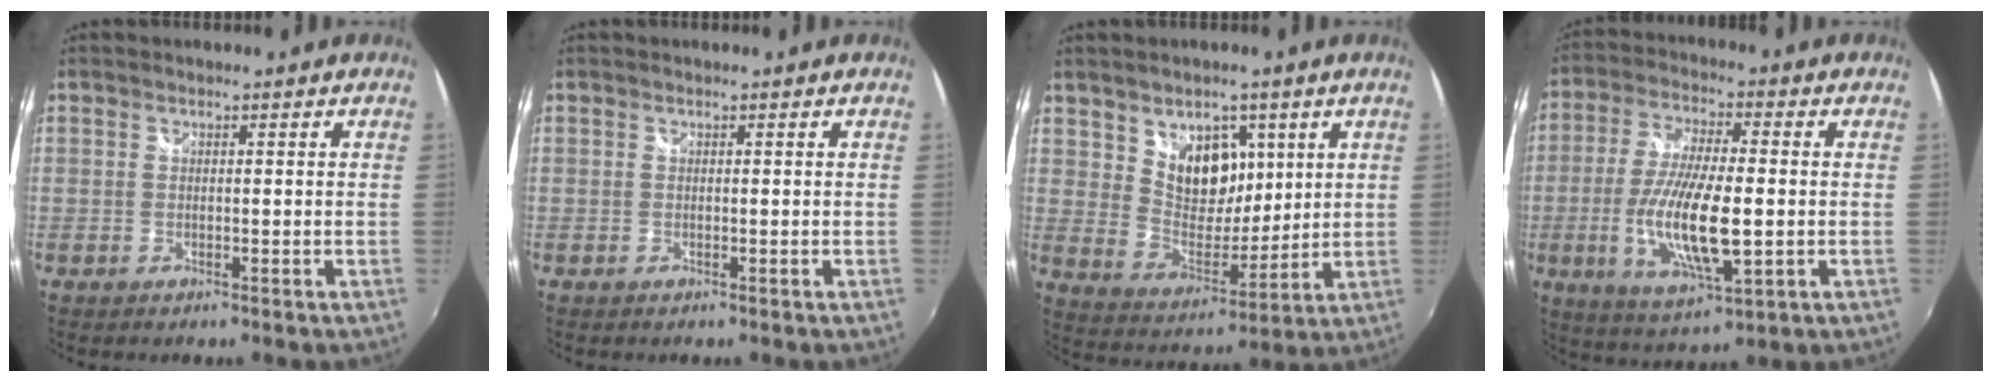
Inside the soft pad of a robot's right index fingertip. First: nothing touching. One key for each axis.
{"total": 0.0}
{"total": 10.7, "fx": 4.8, "fy": 7.4, "fz": 6.0, "tx": -0.089, "ty": -0.004, "tz": 0.098}
{"total": 14.9, "fx": -2.6, "fy": 4.5, "fz": 14.0, "tx": -0.277, "ty": -0.016, "tz": -0.045}